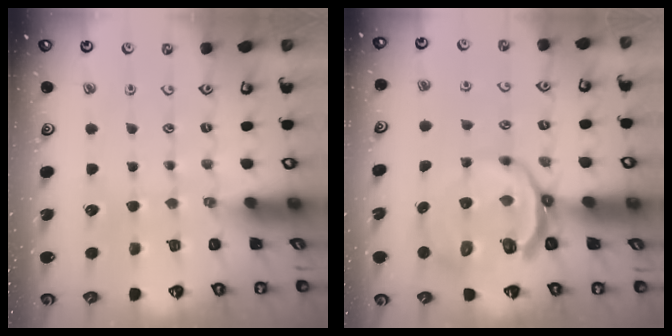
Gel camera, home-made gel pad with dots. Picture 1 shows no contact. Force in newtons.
{"total": 10.1, "press": 9.4, "slide": 3.6}